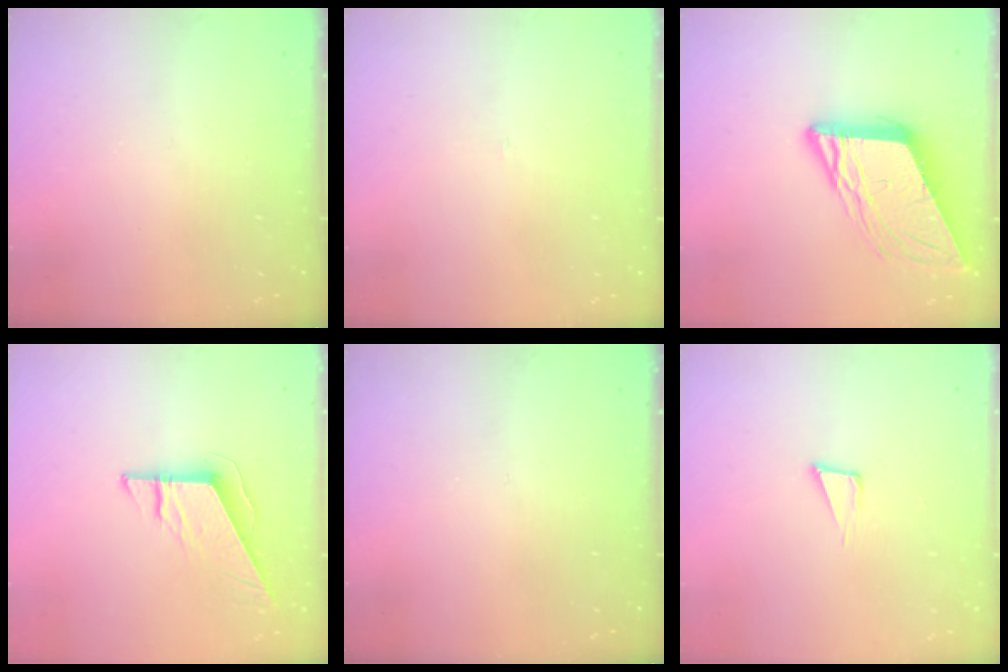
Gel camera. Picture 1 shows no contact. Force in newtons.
{"total": 1.5, "press": 1.5, "slide": 0.1}
{"total": 11.6, "press": 11.2, "slide": 2.9}
{"total": 9.2, "press": 9.2, "slide": 0.4}
{"total": 0.0}
{"total": 3.9, "press": 2.6, "slide": 2.9}